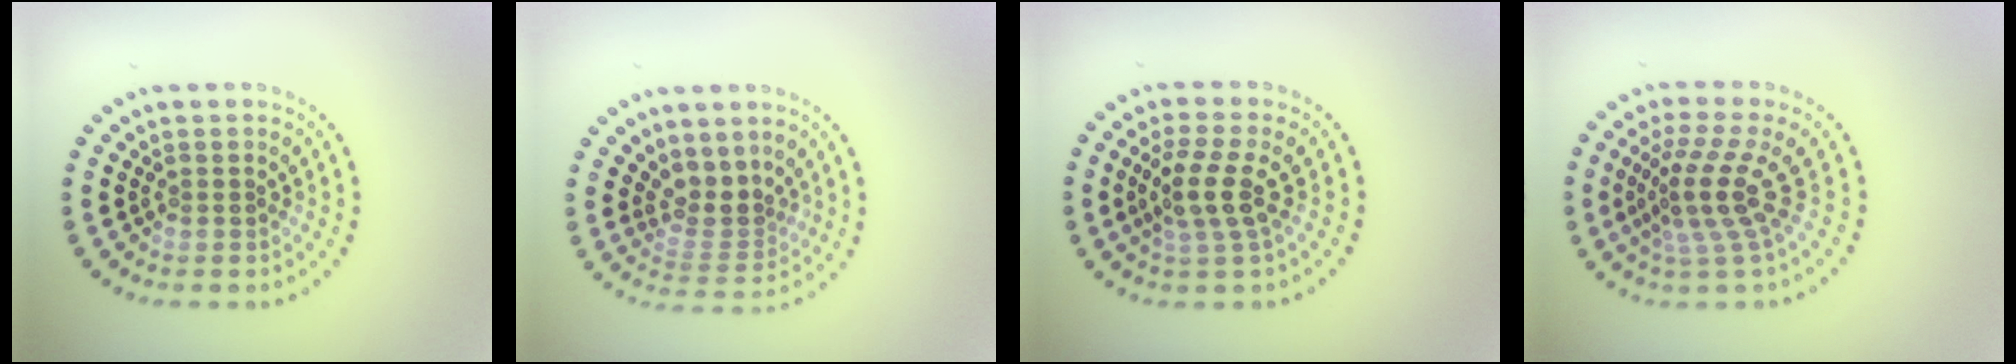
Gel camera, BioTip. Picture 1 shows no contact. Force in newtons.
{"total": 3.2, "press": 2.4, "slide": 2.1}
{"total": 3.5, "press": 3.0, "slide": 1.7}
{"total": 4.2, "press": 2.8, "slide": 3.1}